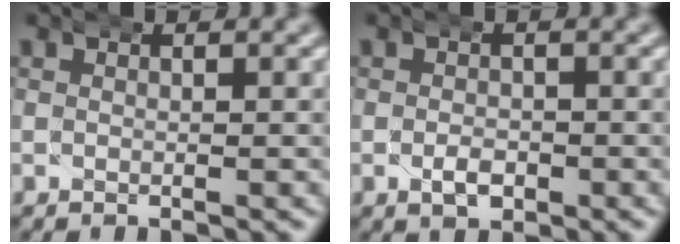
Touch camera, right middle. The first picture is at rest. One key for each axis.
{"total": 2.0, "fx": -0.9, "fy": 1.3, "fz": 1.2, "tx": -0.022, "ty": -0.009, "tz": -0.011}